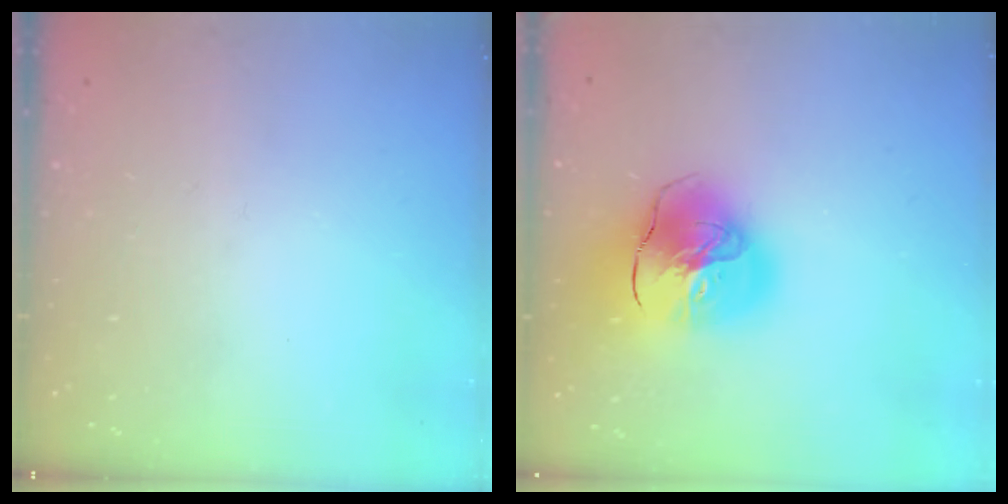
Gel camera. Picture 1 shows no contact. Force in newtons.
{"total": 17.4, "press": 17.2, "slide": 2.3}